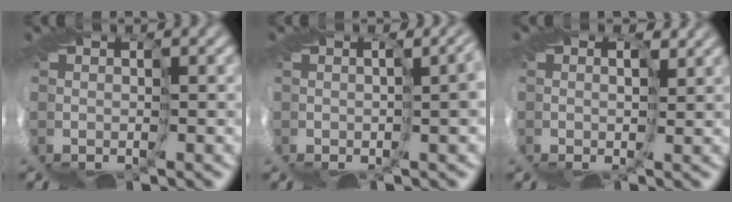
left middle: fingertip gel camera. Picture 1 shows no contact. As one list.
[{"total": 4.3, "force": [-0.7, 1.3, 4.0], "torque": [-0.048, 0.001, 0.002]}, {"total": 1.9, "force": [1.4, 0.8, 1.1], "torque": [-0.032, 0.010, 0.013]}]